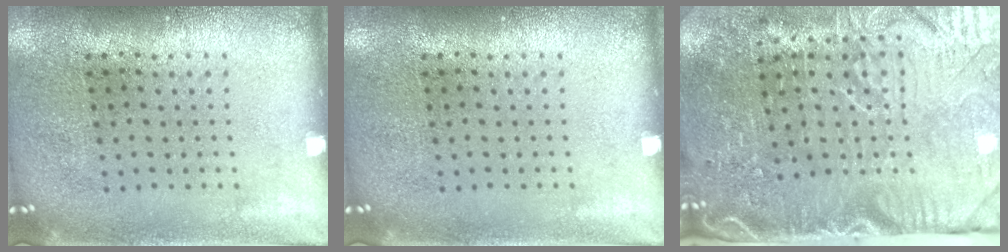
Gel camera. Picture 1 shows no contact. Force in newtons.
{"total": 0.0}
{"total": 5.3, "press": 4.4, "slide": 2.9}